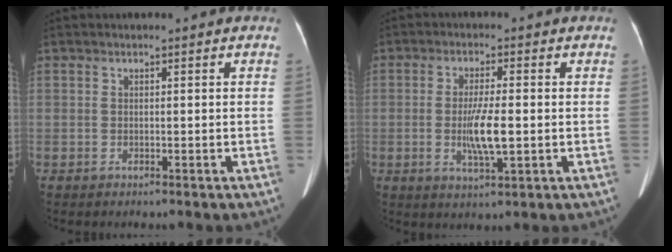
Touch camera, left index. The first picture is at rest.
{"total": 5.6, "force": [-1.2, 0.7, 5.4], "torque": [-0.105, -0.026, -0.022]}